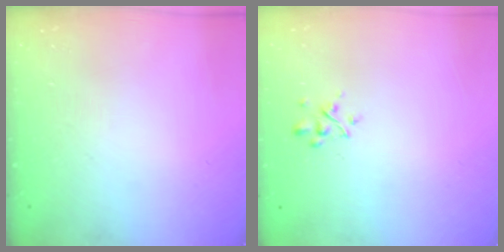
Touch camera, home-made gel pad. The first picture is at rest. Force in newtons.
{"total": 2.2, "press": 2.0, "slide": 0.9}